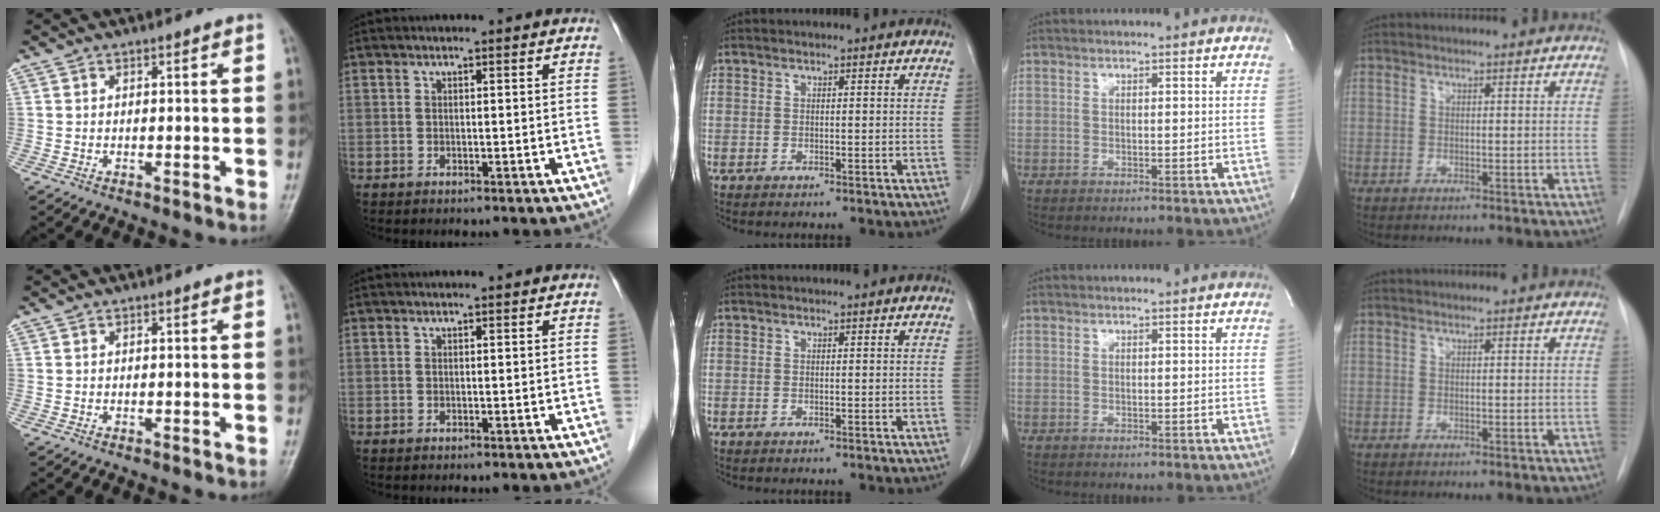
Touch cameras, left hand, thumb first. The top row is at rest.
{}